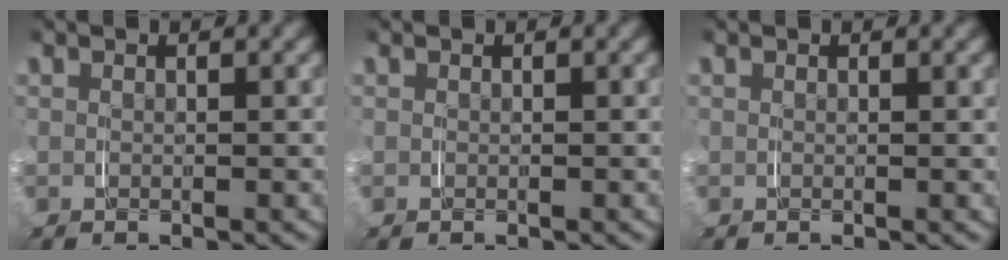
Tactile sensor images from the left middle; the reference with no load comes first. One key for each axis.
{"total": 0.0}
{"total": 0.0}